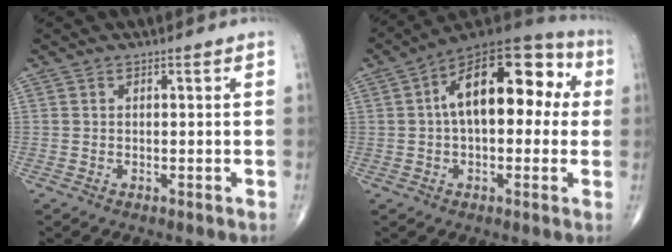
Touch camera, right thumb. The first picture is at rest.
{"total": 18.7, "force": [2.9, 9.8, 15.7], "torque": [-0.210, 0.047, 0.032]}